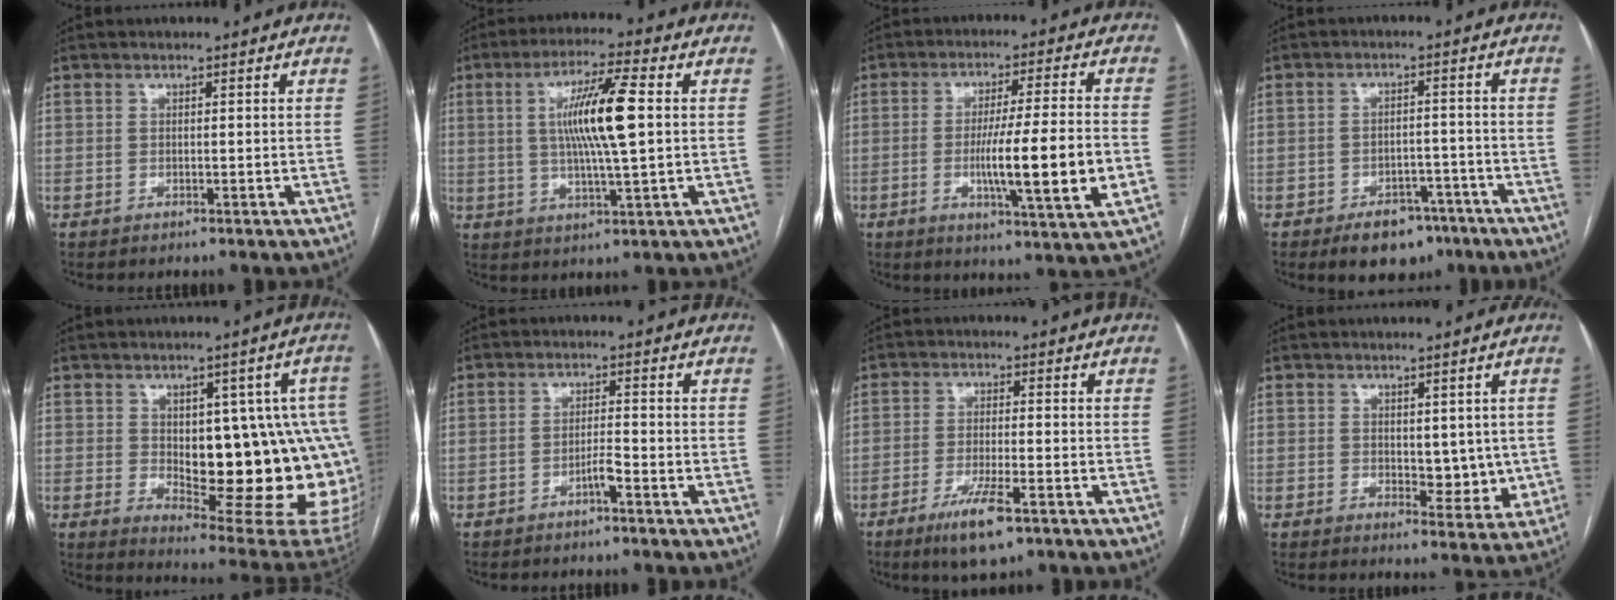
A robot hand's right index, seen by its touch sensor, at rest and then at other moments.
{"total": 11.2, "force": [1.6, 0.7, 11.1], "torque": [-0.204, 0.003, 0.028]}
{"total": 13.9, "force": [-2.8, 0.0, 13.6], "torque": [-0.222, -0.013, -0.047]}
{"total": 7.7, "force": [-5.1, 4.6, 3.5], "torque": [-0.042, 0.012, -0.068]}
{"total": 20.7, "force": [-0.5, 7.6, 19.2], "torque": [-0.168, 0.018, 0.020]}
{"total": 2.3, "force": [-1.5, 0.1, 1.7], "torque": [-0.028, 0.002, -0.027]}
{"total": 7.1, "force": [-4.2, 1.1, 5.7], "torque": [-0.107, -0.014, -0.070]}
{"total": 5.6, "force": [0.4, 3.2, 4.6], "torque": [-0.046, -0.009, 0.015]}